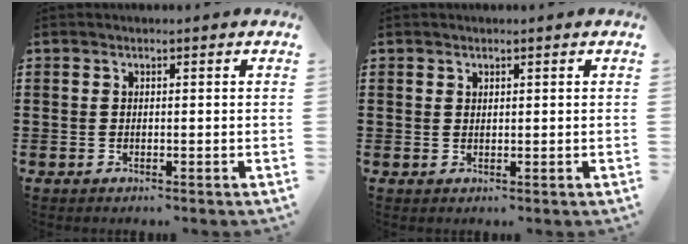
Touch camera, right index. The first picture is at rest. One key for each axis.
{"total": 0.7, "fx": 0.6, "fy": 0.4, "fz": 0.2, "tx": -0.004, "ty": 0.002, "tz": 0.011}